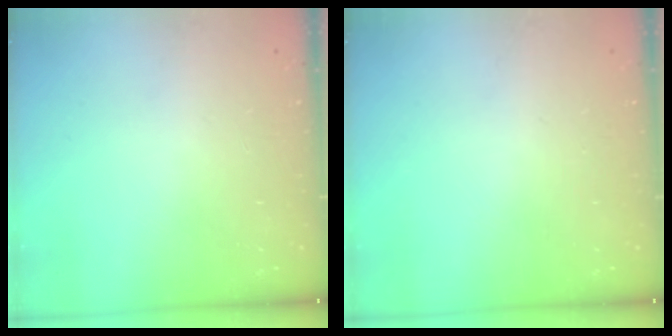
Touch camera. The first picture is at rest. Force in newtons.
{"total": 0.0}